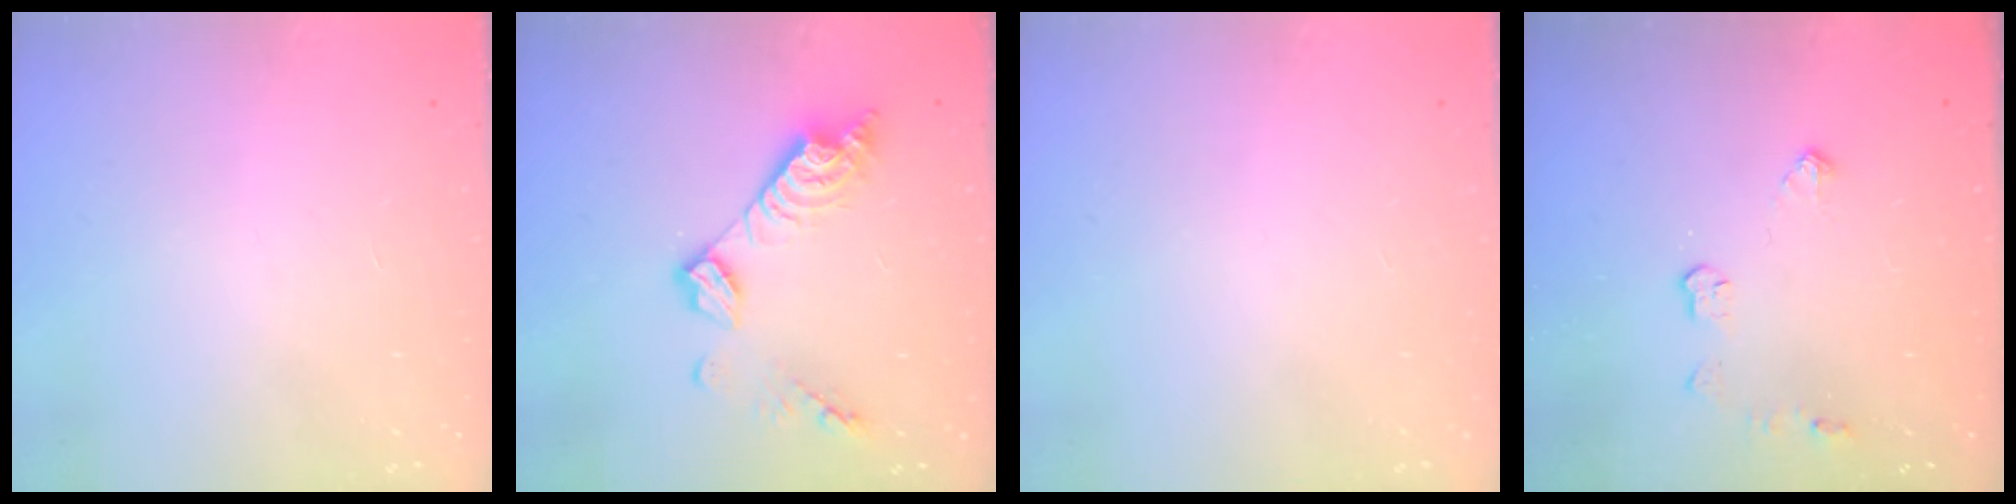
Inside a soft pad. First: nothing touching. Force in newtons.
{"total": 11.4, "press": 11.3, "slide": 0.9}
{"total": 0.0}
{"total": 4.7, "press": 4.6, "slide": 0.7}